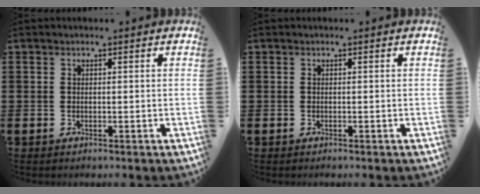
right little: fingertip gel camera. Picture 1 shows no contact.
{"total": 0.0}